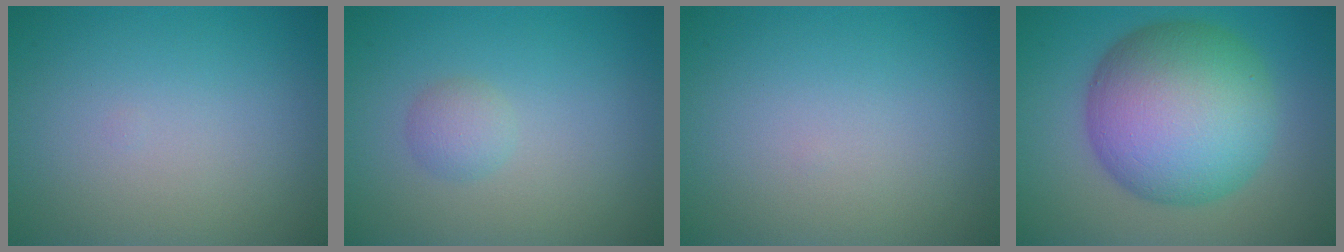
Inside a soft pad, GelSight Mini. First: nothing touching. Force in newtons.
{"total": 1.4, "press": 1.4, "slide": 0.1}
{"total": 0.0}
{"total": 12.8, "press": 12.8, "slide": 0.3}